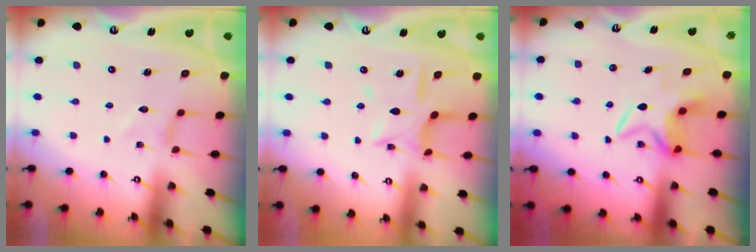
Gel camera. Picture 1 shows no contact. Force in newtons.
{"total": 10.3, "press": 10.2, "slide": 0.8}
{"total": 6.4, "press": 6.3, "slide": 1.0}